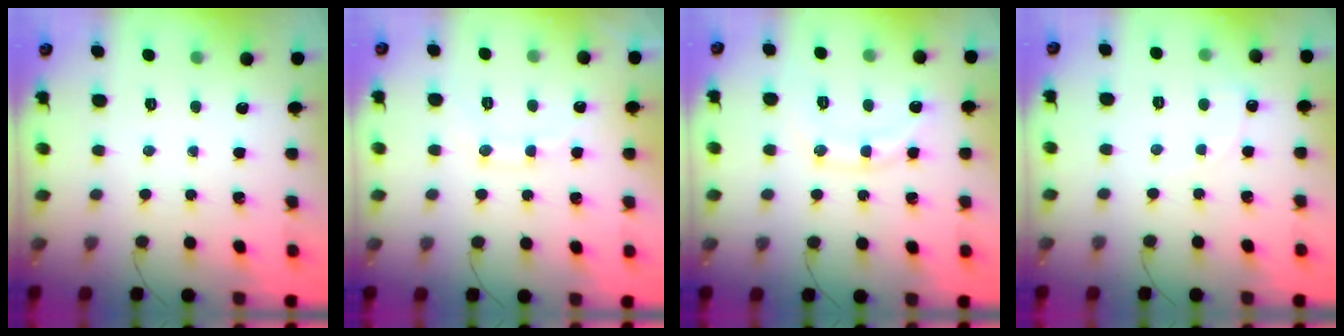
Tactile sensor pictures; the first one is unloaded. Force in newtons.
{"total": 9.8, "press": 9.7, "slide": 1.2}
{"total": 10.2, "press": 10.2, "slide": 0.6}
{"total": 5.7, "press": 5.6, "slide": 1.0}